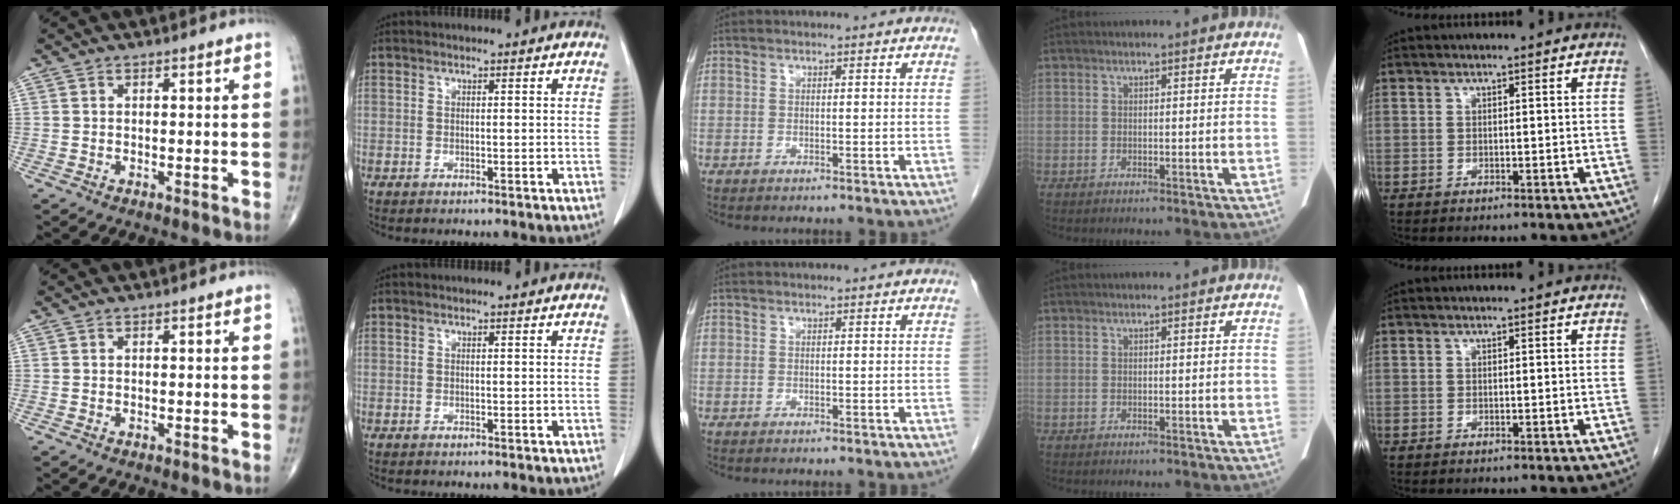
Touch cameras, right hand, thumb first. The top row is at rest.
{}